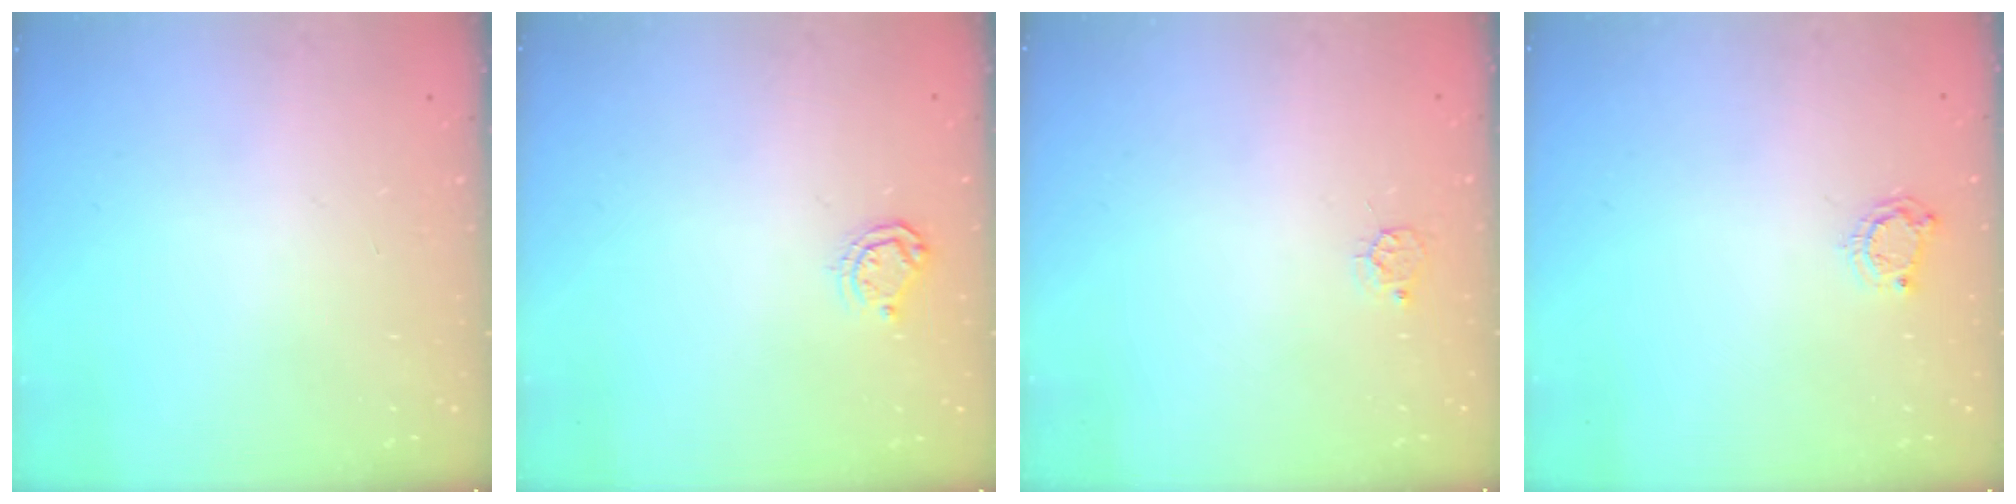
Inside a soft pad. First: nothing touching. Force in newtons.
{"total": 5.6, "press": 5.6, "slide": 0.5}
{"total": 3.7, "press": 3.7, "slide": 0.3}
{"total": 4.8, "press": 4.8, "slide": 0.3}